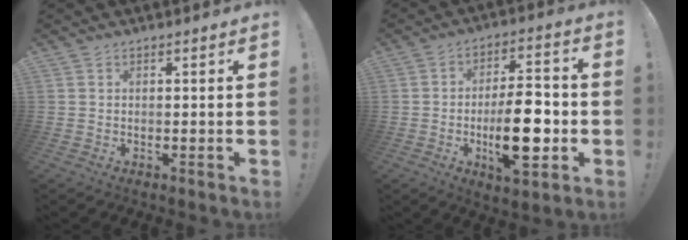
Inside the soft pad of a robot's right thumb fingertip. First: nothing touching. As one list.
[{"total": 16.1, "force": [-3.5, 6.6, 14.2], "torque": [-0.229, 0.007, -0.055]}]